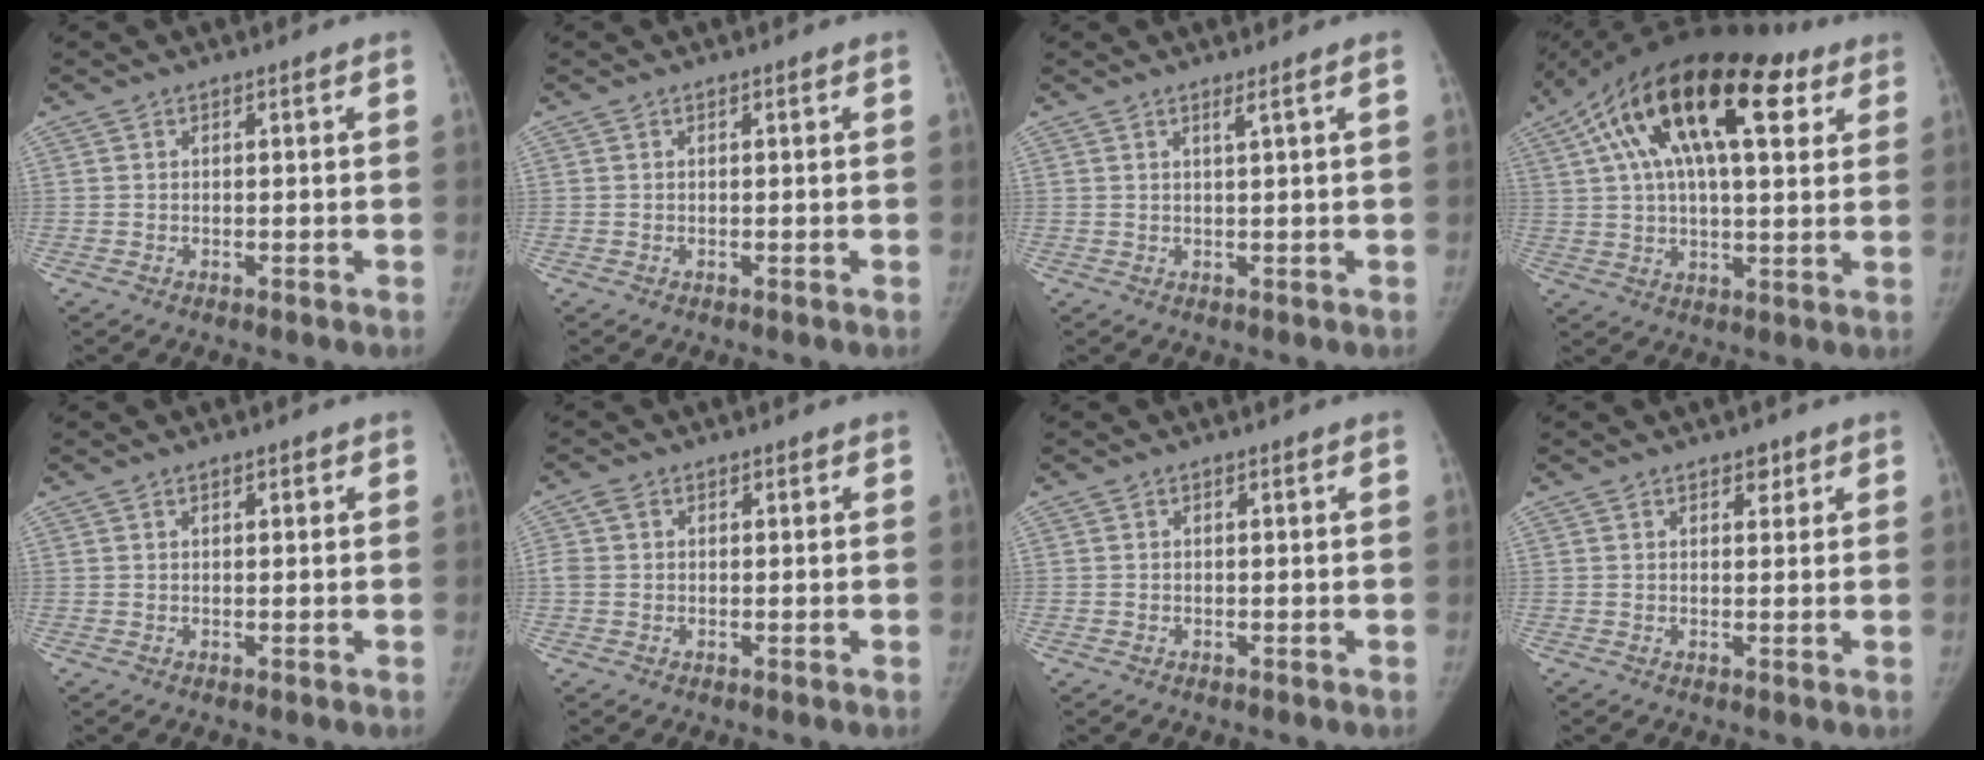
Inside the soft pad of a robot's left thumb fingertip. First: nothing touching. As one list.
[{"total": 0.0}, {"total": 1.4, "force": [0.7, -0.6, 1.1], "torque": [-0.022, -0.010, 0.019]}, {"total": 24.9, "force": [9.9, 10.7, 20.1], "torque": [-0.341, 0.028, 0.154]}, {"total": 0.9, "force": [0.4, 0.5, 0.6], "torque": [-0.008, 0.001, 0.004]}, {"total": 2.7, "force": [0.3, 2.2, 1.5], "torque": [-0.039, 0.010, 0.006]}, {"total": 0.0}, {"total": 1.8, "force": [1.1, 1.1, 0.9], "torque": [0.001, -0.005, 0.013]}]